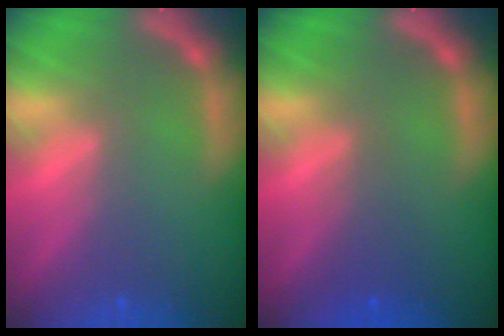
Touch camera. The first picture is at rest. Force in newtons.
{"total": 2.0}